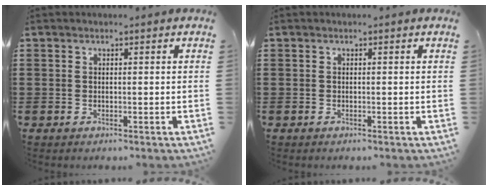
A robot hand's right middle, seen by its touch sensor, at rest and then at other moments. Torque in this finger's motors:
{"motor_torque": [0.05, -0.25, 0.02, -0.01]}